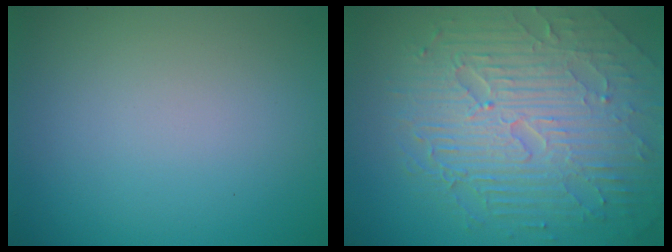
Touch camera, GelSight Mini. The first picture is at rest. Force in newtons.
{"total": 9.4, "press": 6.2, "slide": 7.1}